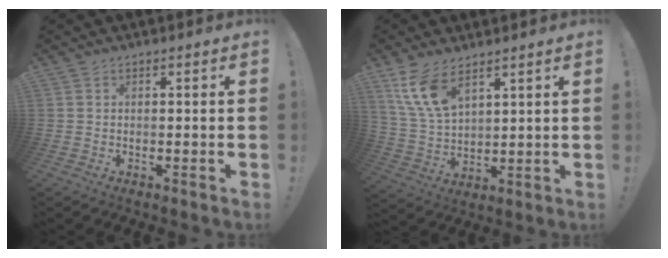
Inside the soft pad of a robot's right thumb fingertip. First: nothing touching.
{"total": 11.4, "force": [7.4, 5.0, 7.1], "torque": [-0.145, -0.032, 0.143]}